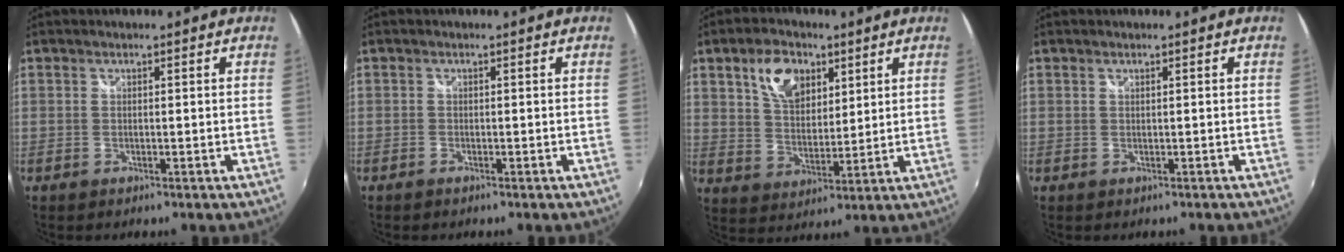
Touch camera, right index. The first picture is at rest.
{"total": 0.7, "force": [-0.6, 0.4, 0.1], "torque": [-0.004, -0.001, -0.014]}
{"total": 9.7, "force": [4.9, 5.9, 6.1], "torque": [-0.111, 0.016, 0.089]}
{"total": 0.5, "force": [0.0, 0.5, 0.0], "torque": [0.002, 0.000, 0.001]}